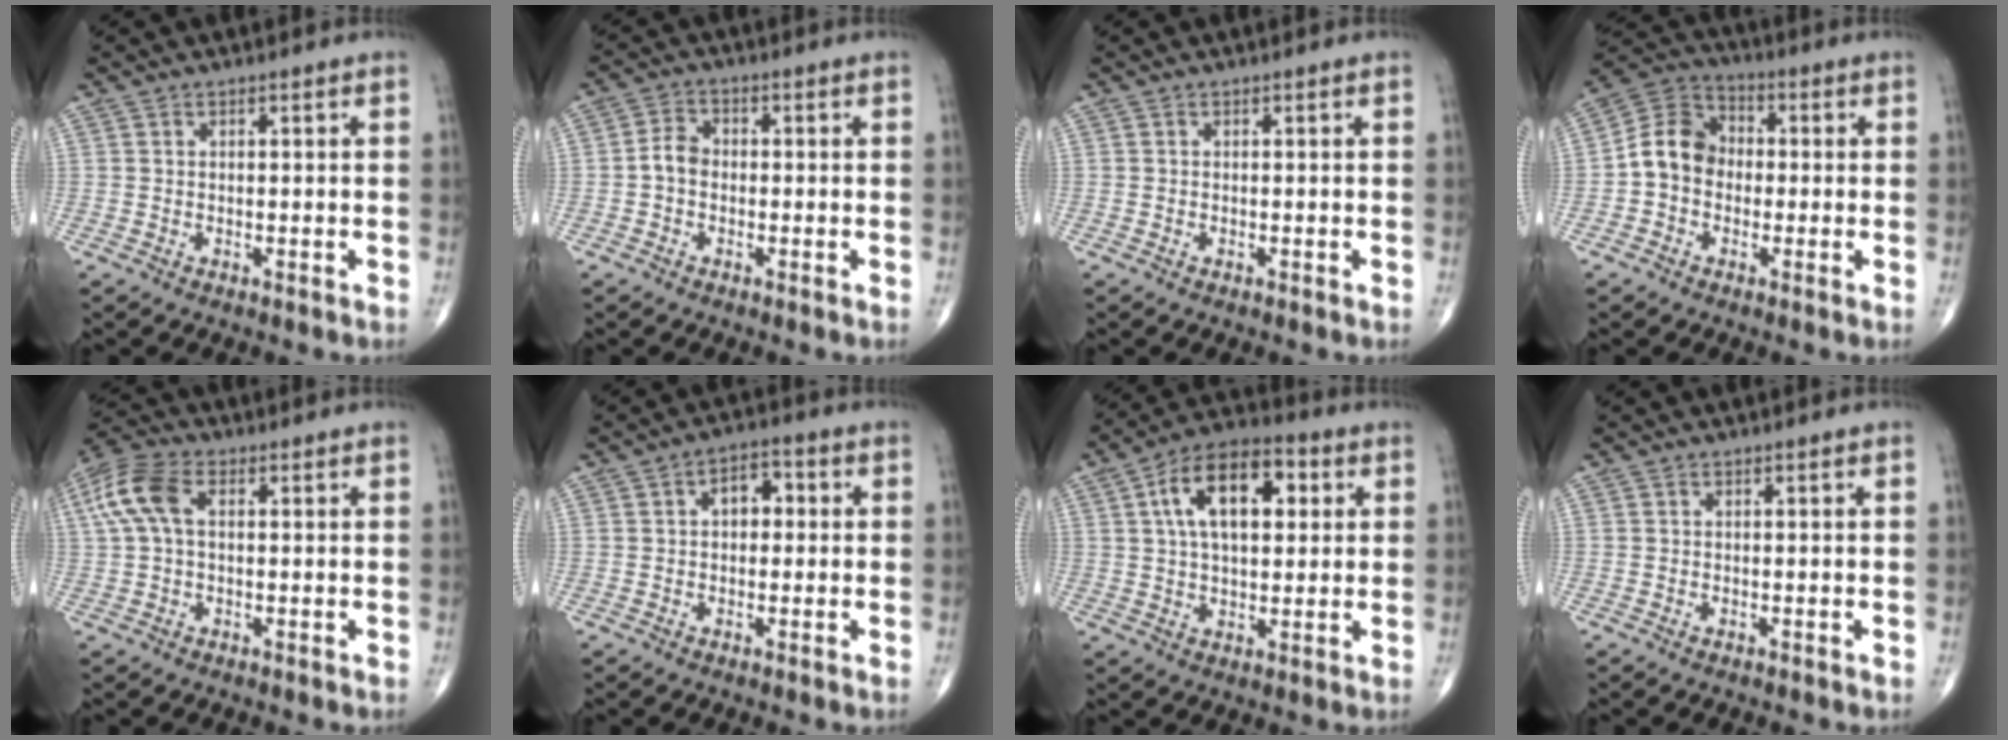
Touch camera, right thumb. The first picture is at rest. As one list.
[{"total": 3.6, "force": [-0.8, 2.7, 2.2], "torque": [-0.032, 0.014, -0.024]}, {"total": 0.0}, {"total": 9.1, "force": [-1.1, 7.6, 5.0], "torque": [-0.075, 0.037, -0.037]}, {"total": 8.9, "force": [1.7, 5.2, 7.0], "torque": [-0.168, 0.029, 0.030]}, {"total": 5.3, "force": [0.7, 3.5, 4.0], "torque": [-0.042, 0.016, 0.002]}, {"total": 15.3, "force": [4.0, 8.3, 12.2], "torque": [-0.185, 0.017, 0.061]}, {"total": 0.0}]